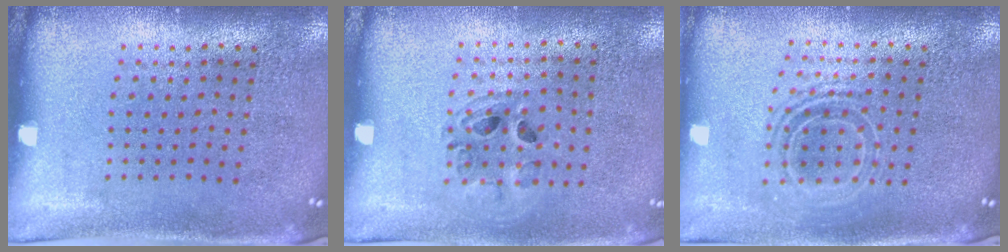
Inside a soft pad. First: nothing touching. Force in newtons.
{"total": 1.0, "press": 1.0, "slide": 0.1}
{"total": 1.8, "press": 1.3, "slide": 1.2}